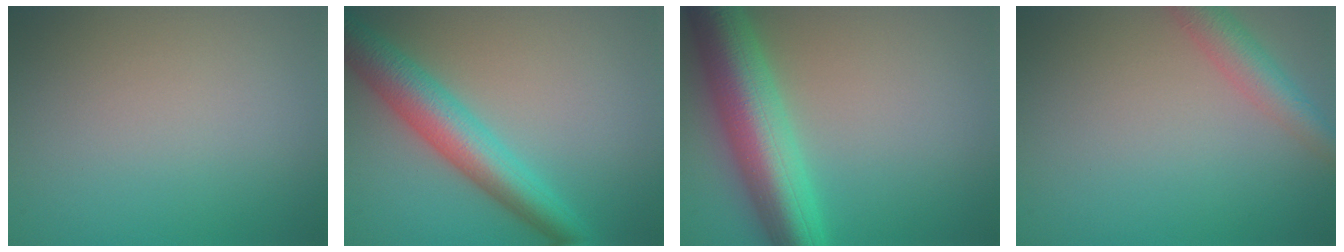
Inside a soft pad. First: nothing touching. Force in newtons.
{"total": 6.4, "press": 6.4, "slide": 0.2}
{"total": 9.0, "press": 9.0, "slide": 0.3}
{"total": 3.5, "press": 3.5, "slide": 0.2}